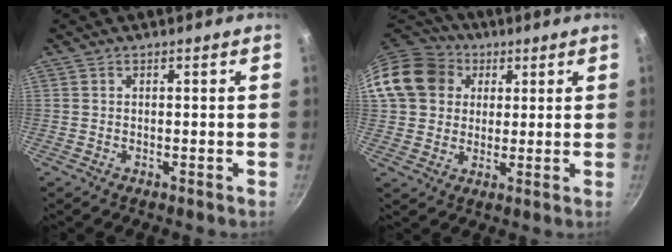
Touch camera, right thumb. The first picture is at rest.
{"total": 14.9, "force": [4.3, 12.6, 6.6], "torque": [-0.110, 0.023, 0.070]}